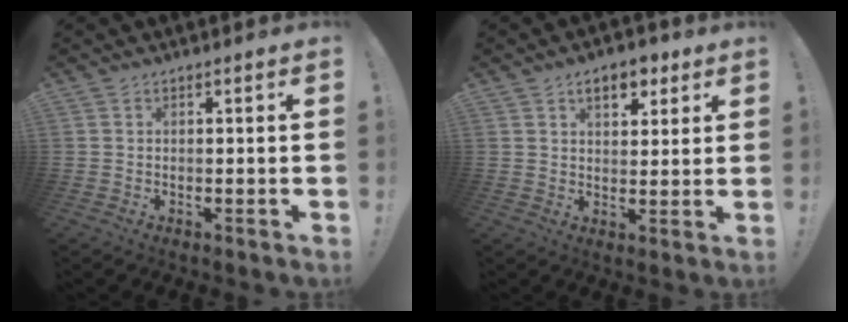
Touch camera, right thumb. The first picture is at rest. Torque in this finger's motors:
{"motor_torque": [0.24, 1.65, 0.01, 0.01, 0.03]}